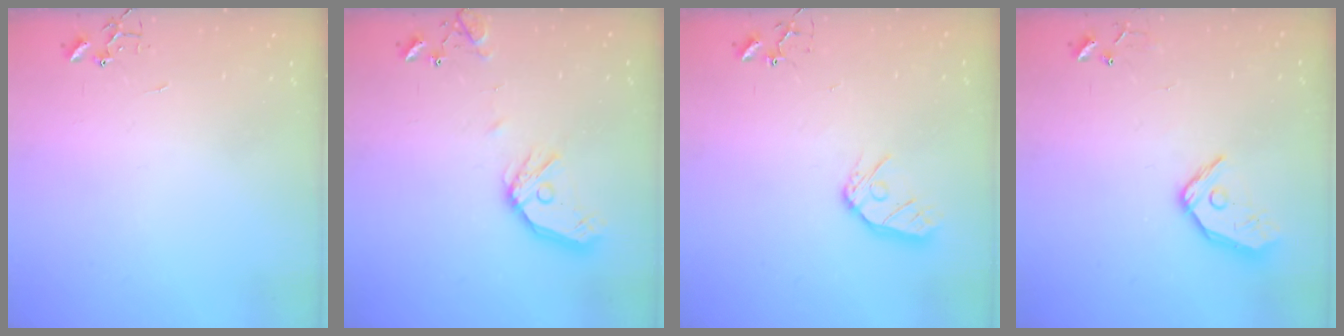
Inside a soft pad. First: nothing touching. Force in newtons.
{"total": 13.4, "press": 13.2, "slide": 2.1}
{"total": 10.7, "press": 10.6, "slide": 1.2}
{"total": 12.4, "press": 12.2, "slide": 2.1}